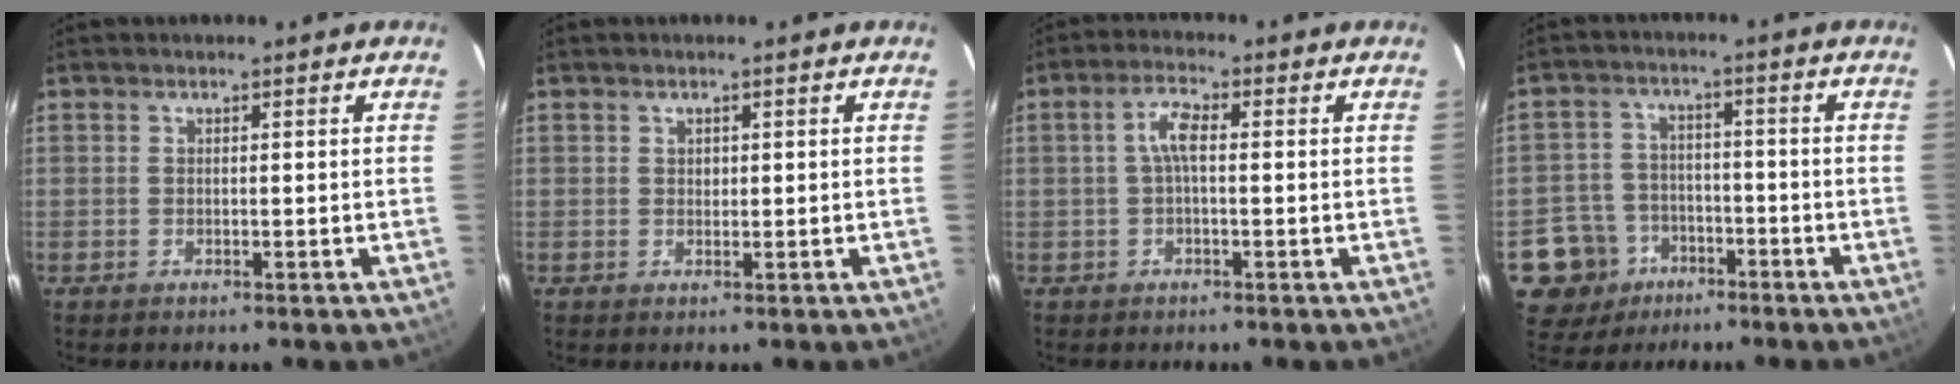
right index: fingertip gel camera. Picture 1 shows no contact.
{"total": 1.0, "force": [0.4, 0.9, 0.3], "torque": [-0.003, 0.004, 0.007]}
{"total": 3.9, "force": [0.2, 1.3, 3.7], "torque": [-0.074, 0.010, 0.003]}
{"total": 10.0, "force": [-5.0, 8.5, 1.3], "torque": [-0.057, 0.033, -0.069]}